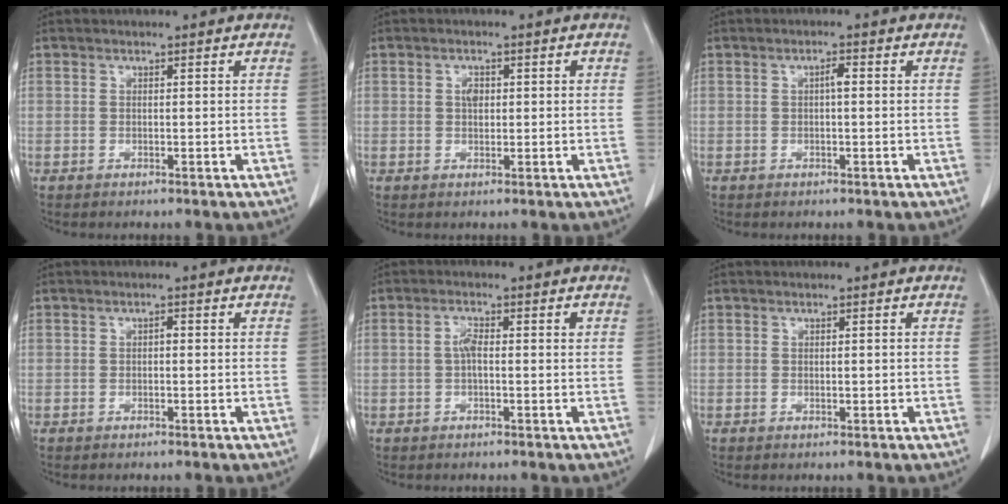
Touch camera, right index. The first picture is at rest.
{"total": 2.0, "force": [0.4, 1.3, 1.5], "torque": [-0.026, 0.004, 0.007]}
{"total": 1.4, "force": [0.1, 0.3, 1.4], "torque": [-0.023, 0.004, 0.001]}
{"total": 0.6, "force": [0.0, 0.3, 0.5], "torque": [-0.009, 0.003, -0.001]}
{"total": 3.1, "force": [0.3, 1.0, 2.9], "torque": [-0.058, 0.015, 0.007]}
{"total": 0.7, "force": [0.0, 0.3, 0.6], "torque": [-0.012, -0.002, 0.003]}